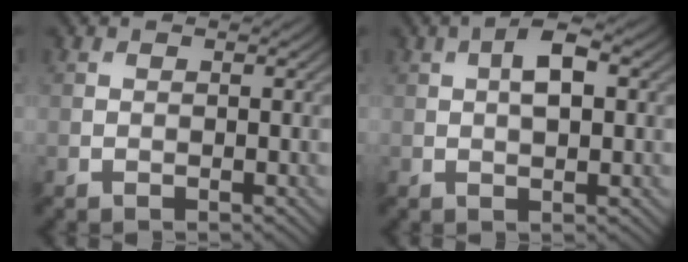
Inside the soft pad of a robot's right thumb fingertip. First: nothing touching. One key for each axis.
{"total": 4.4, "fx": 0.9, "fy": 1.9, "fz": 3.8, "tx": -0.070, "ty": 0.006, "tz": 0.012}